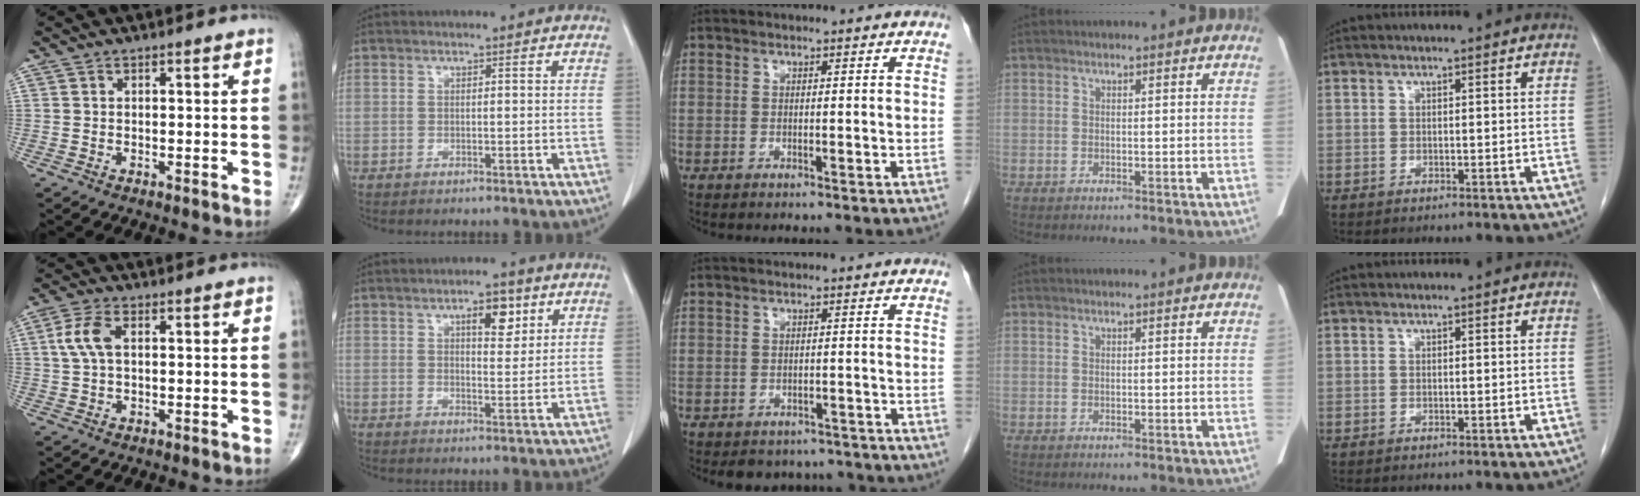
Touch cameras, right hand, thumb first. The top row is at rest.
{"thumb": {"total": 5.4, "force": [1.0, 2.9, 4.5], "torque": [-0.109, 0.013, 0.018]}, "index": {"total": 5.6, "force": [2.9, 2.1, 4.3], "torque": [-0.062, 0.002, 0.042]}, "middle": {"total": 6.4, "force": [-5.7, 2.9, 0.6], "torque": [0.003, 0.007, -0.064]}}